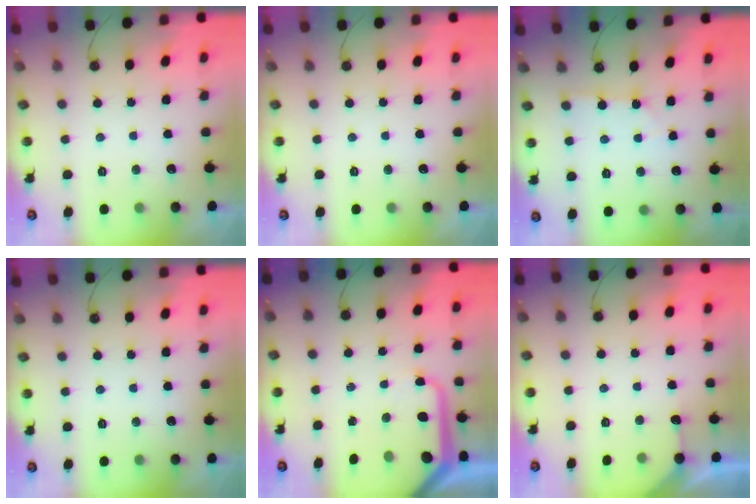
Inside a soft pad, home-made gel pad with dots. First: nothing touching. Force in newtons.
{"total": 0.0}
{"total": 1.4, "press": 1.4, "slide": 0.2}
{"total": 0.0}
{"total": 9.9, "press": 9.8, "slide": 1.1}
{"total": 3.6, "press": 3.6, "slide": 0.4}